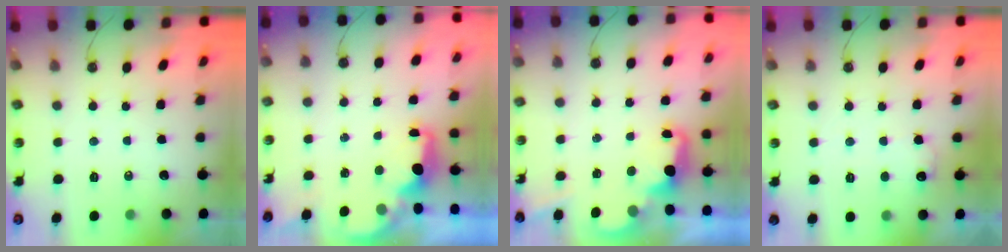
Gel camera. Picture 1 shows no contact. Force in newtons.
{"total": 2.2, "press": 2.1, "slide": 0.7}
{"total": 2.4, "press": 2.3, "slide": 0.5}
{"total": 6.1, "press": 6.0, "slide": 0.5}